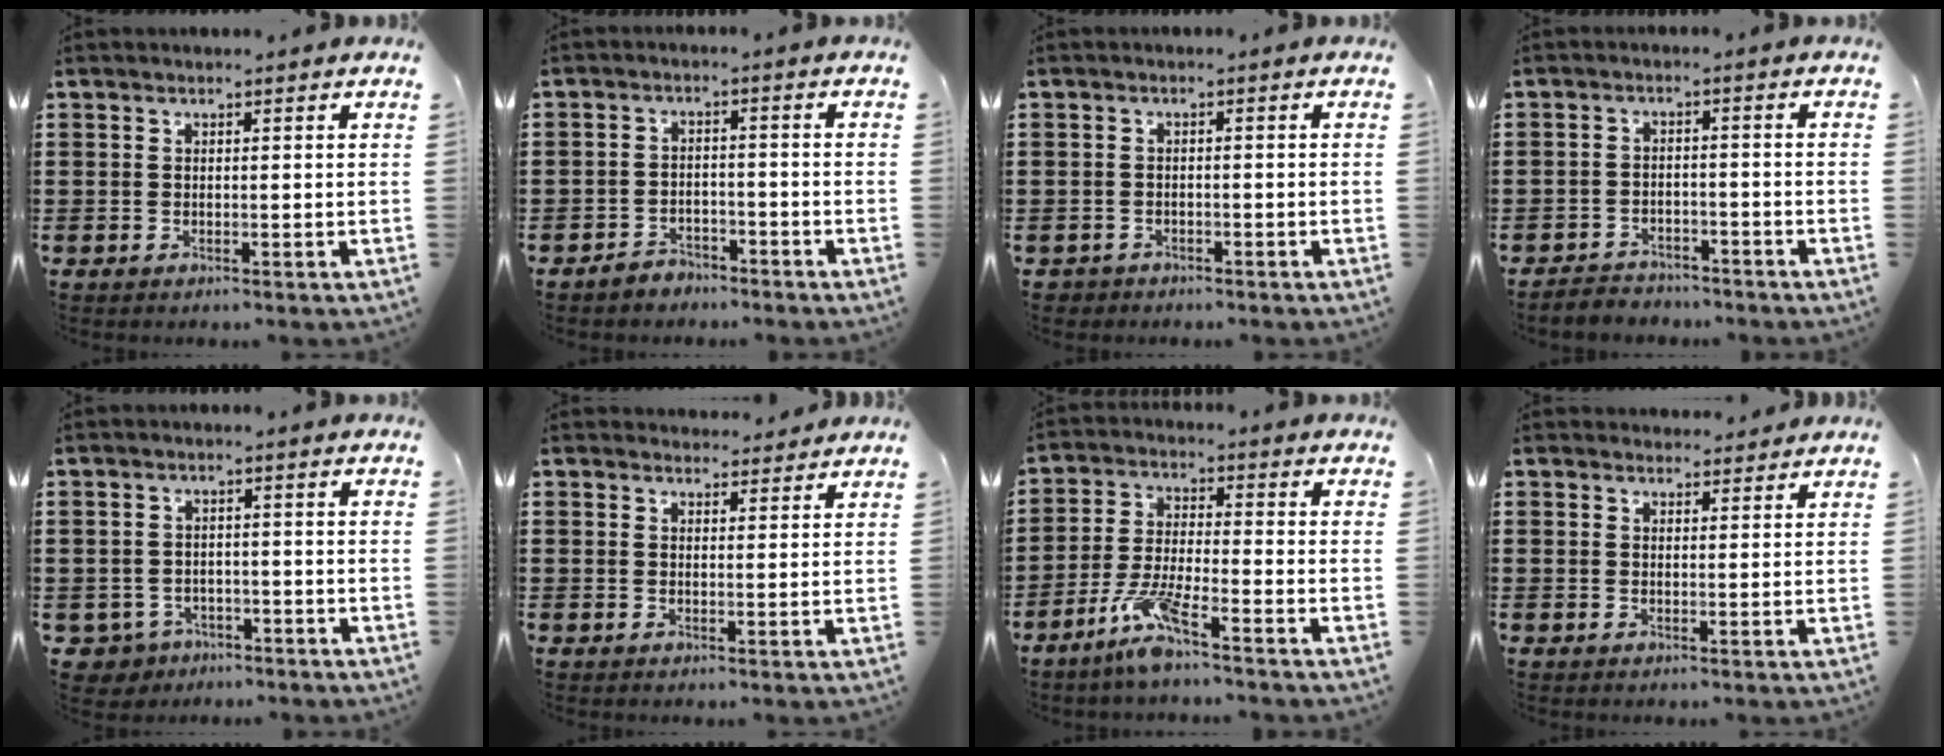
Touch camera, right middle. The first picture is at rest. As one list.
[{"total": 2.9, "force": [-2.8, 0.8, -0.2], "torque": [-0.004, 0.002, -0.061]}, {"total": 1.5, "force": [-1.3, 0.6, -0.2], "torque": [0.000, 0.001, -0.032]}, {"total": 3.0, "force": [-2.9, 0.7, -0.3], "torque": [-0.002, 0.000, -0.066]}, {"total": 3.0, "force": [-2.6, 1.5, 0.0], "torque": [-0.017, -0.003, -0.058]}, {"total": 2.5, "force": [2.4, 0.6, 0.0], "torque": [0.002, -0.004, 0.045]}, {"total": 7.1, "force": [-5.1, 0.7, 4.9], "torque": [-0.111, -0.007, -0.098]}, {"total": 2.0, "force": [2.0, 0.6, 0.0], "torque": [0.003, -0.001, 0.037]}]